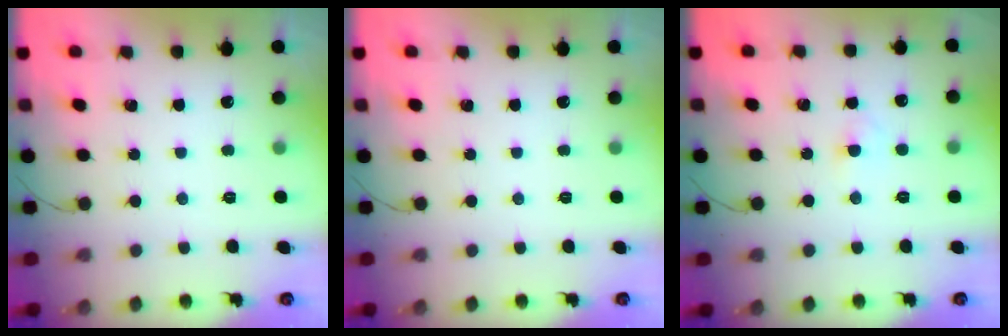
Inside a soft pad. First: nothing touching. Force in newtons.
{"total": 0.0}
{"total": 2.3, "press": 2.1, "slide": 1.0}